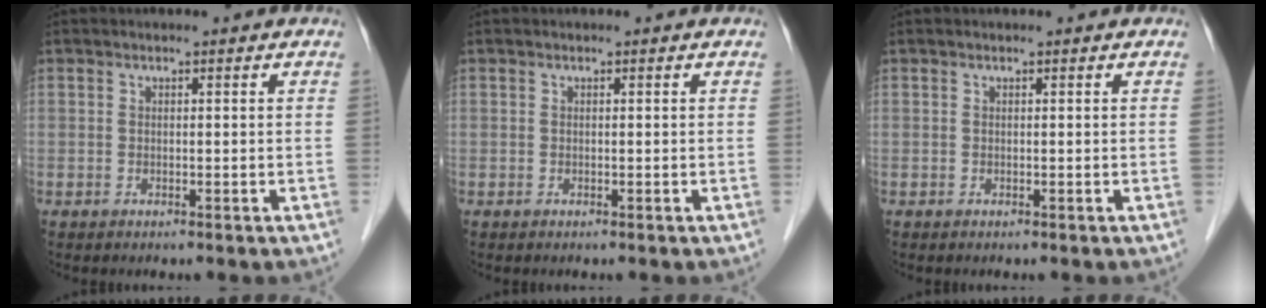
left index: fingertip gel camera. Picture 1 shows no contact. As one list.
[{"total": 0.0}, {"total": 0.0}]